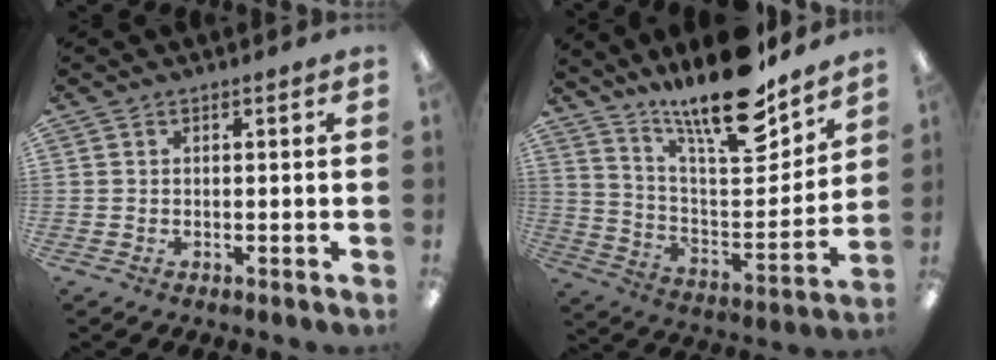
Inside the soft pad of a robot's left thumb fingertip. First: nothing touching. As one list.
[{"total": 20.6, "force": [16.6, 4.8, 11.3], "torque": [-0.189, -0.125, 0.278]}]